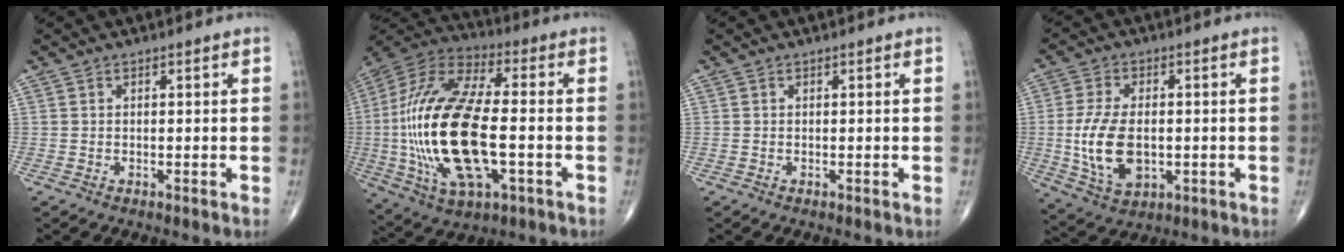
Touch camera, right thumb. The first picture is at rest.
{"total": 27.0, "force": [-3.3, 11.3, 24.3], "torque": [-0.533, 0.011, -0.051]}
{"total": 0.0}
{"total": 11.7, "force": [-1.0, 6.8, 9.5], "torque": [-0.181, -0.006, -0.009]}